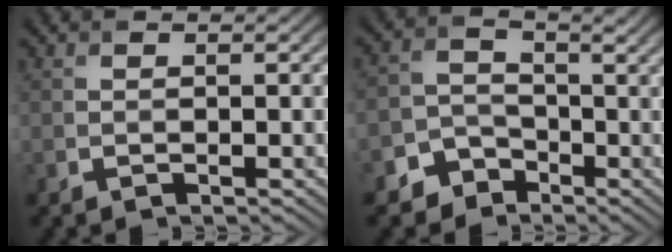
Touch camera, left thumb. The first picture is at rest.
{"total": 4.1, "force": [-2.5, 3.0, 1.2], "torque": [-0.022, 0.003, -0.057]}